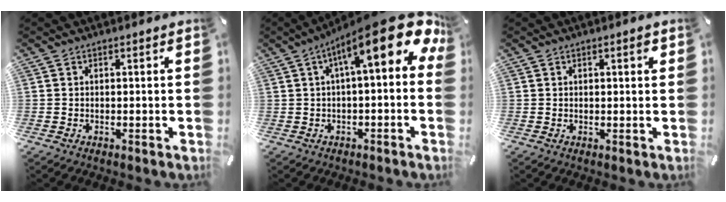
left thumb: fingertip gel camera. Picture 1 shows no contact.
{"total": 17.2, "force": [7.4, 4.9, 14.8], "torque": [-0.226, -0.052, 0.116]}
{"total": 1.3, "force": [0.6, 0.6, 1.0], "torque": [-0.014, 0.001, 0.007]}